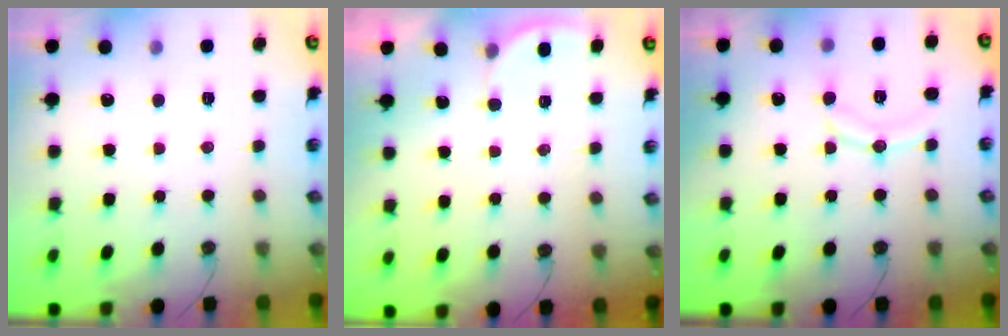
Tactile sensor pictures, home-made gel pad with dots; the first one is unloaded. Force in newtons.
{"total": 2.5, "press": 2.5, "slide": 0.3}
{"total": 9.3, "press": 9.3, "slide": 0.4}